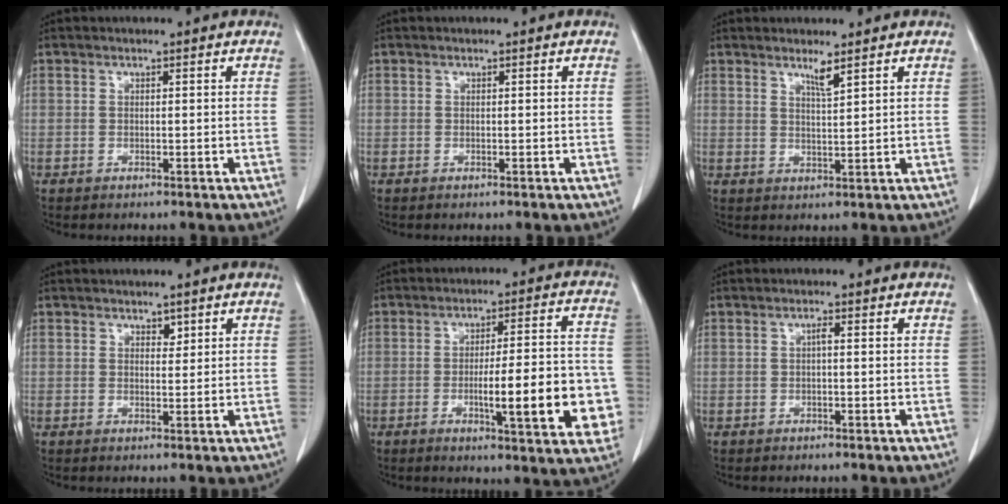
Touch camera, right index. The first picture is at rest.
{"total": 0.0}
{"total": 2.4, "force": [1.8, -0.3, 1.6], "torque": [-0.030, -0.009, 0.035]}
{"total": 1.2, "force": [0.8, 0.7, 0.6], "torque": [-0.004, -0.004, 0.011]}
{"total": 14.5, "force": [-3.7, 2.7, 13.8], "torque": [-0.168, 0.015, -0.044]}
{"total": 0.8, "force": [0.0, 0.1, 0.8], "torque": [-0.014, 0.001, 0.000]}